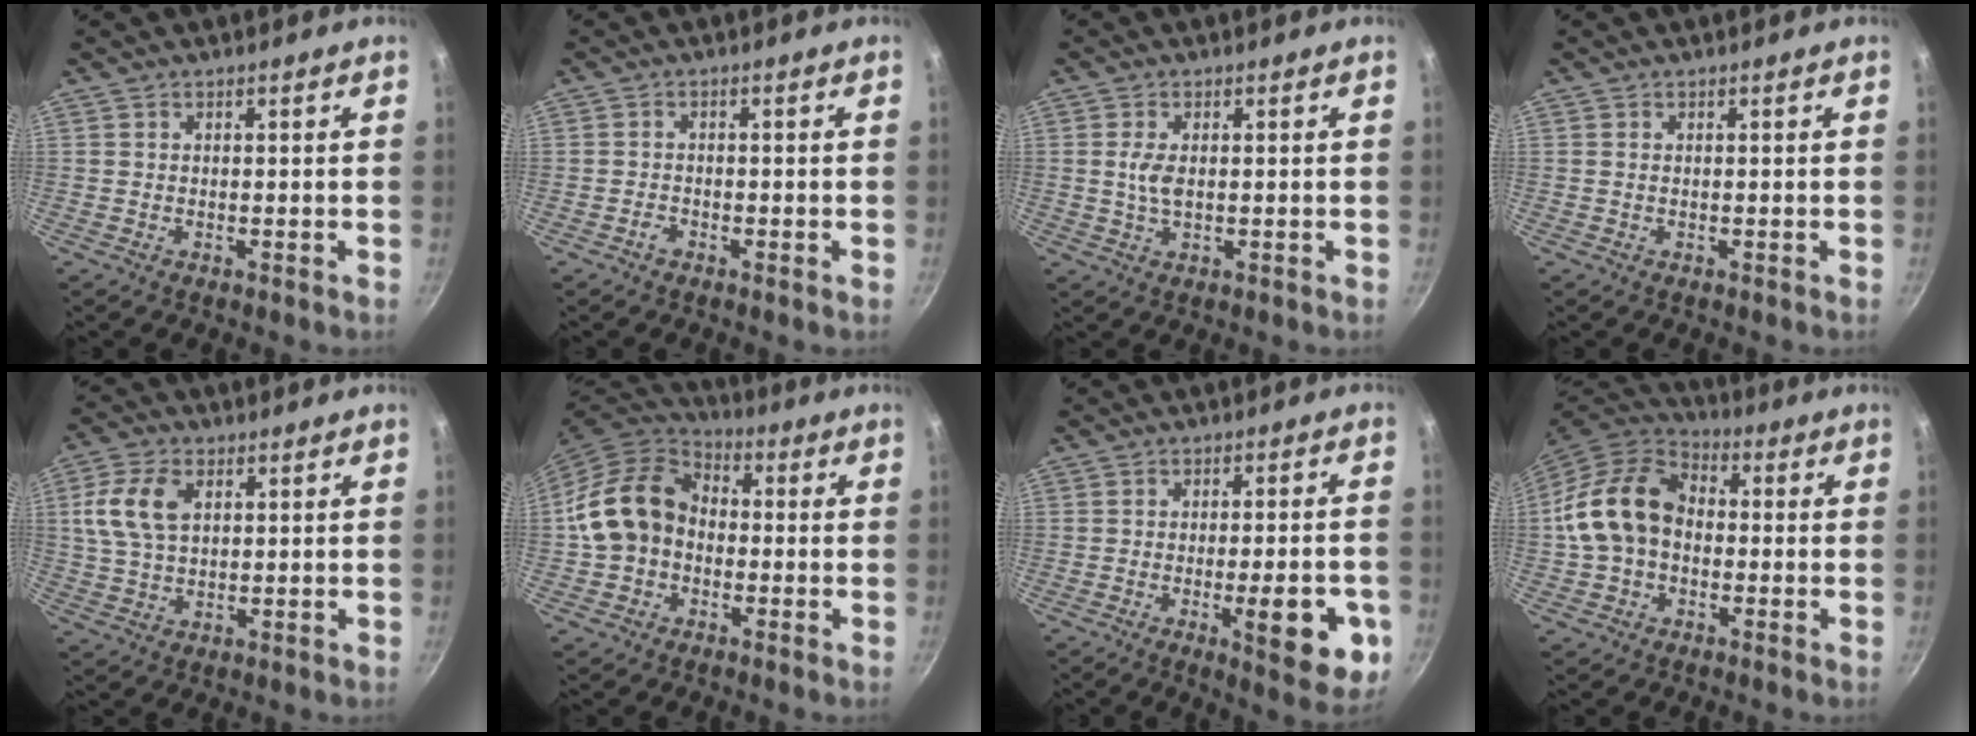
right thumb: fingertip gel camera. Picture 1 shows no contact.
{"total": 1.2, "force": [-1.0, 0.5, 0.5], "torque": [-0.013, 0.006, -0.022]}
{"total": 3.3, "force": [0.4, 1.6, 2.9], "torque": [-0.056, -0.001, 0.008]}
{"total": 0.0}
{"total": 9.6, "force": [2.5, 6.1, 6.9], "torque": [-0.130, 0.007, 0.045]}
{"total": 13.6, "force": [-0.9, 10.8, 8.2], "torque": [-0.120, 0.037, -0.029]}
{"total": 13.0, "force": [-4.2, 3.9, 11.7], "torque": [-0.129, 0.009, -0.052]}
{"total": 14.5, "force": [-0.4, 10.8, 9.6], "torque": [-0.156, 0.038, -0.021]}